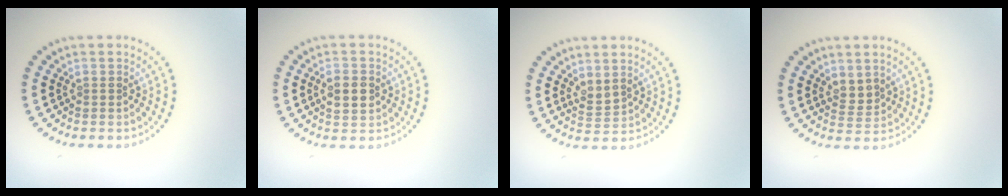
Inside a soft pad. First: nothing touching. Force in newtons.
{"total": 2.7, "press": 2.7, "slide": 0.2}
{"total": 1.4, "press": 1.1, "slide": 0.8}
{"total": 1.7, "press": 1.3, "slide": 1.0}